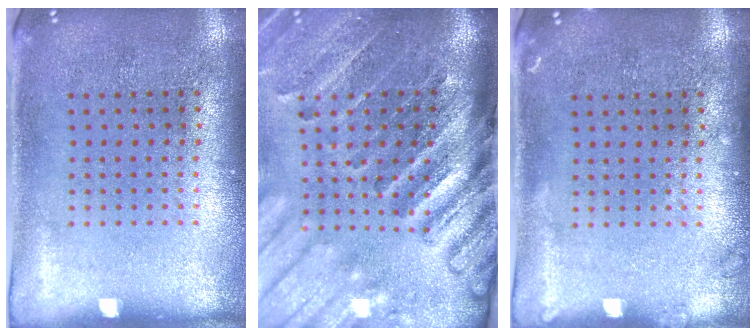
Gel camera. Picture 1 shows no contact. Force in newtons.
{"total": 4.4, "press": 3.3, "slide": 2.9}
{"total": 0.7, "press": 0.7, "slide": 0.2}